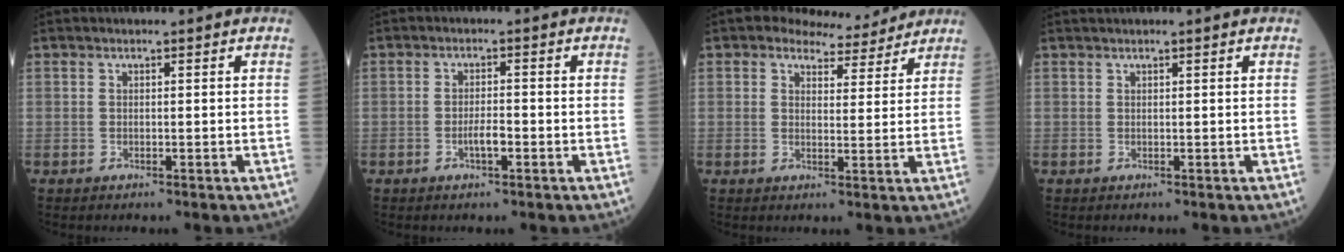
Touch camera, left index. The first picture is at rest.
{"total": 2.3, "force": [-1.1, 0.6, 2.0], "torque": [-0.035, 0.002, -0.019]}
{"total": 5.7, "force": [5.1, 2.4, 0.9], "torque": [-0.015, 0.007, 0.067]}
{"total": 1.1, "force": [1.0, -0.2, 0.6], "torque": [-0.011, 0.015, 0.022]}